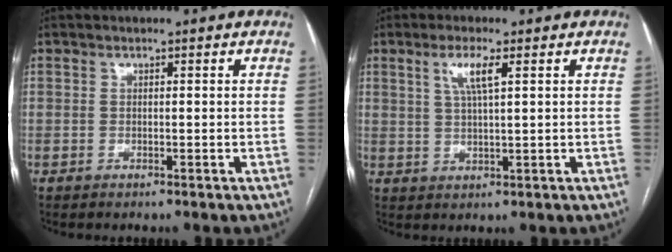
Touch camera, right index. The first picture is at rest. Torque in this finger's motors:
{"motor_torque": [0.46, 0.38, 0.29, 0.09]}